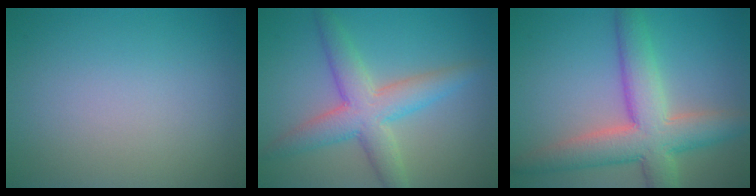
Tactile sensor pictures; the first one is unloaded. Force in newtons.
{"total": 5.4, "press": 5.4, "slide": 0.2}
{"total": 7.5, "press": 7.5, "slide": 0.4}